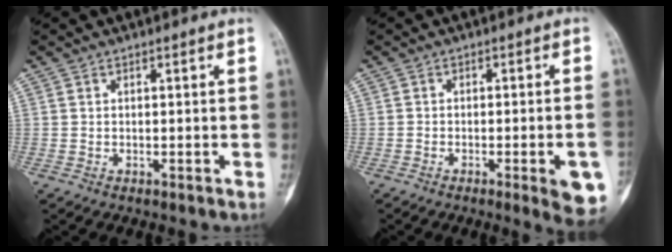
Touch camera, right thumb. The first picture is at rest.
{"total": 8.1, "force": [-3.3, 1.6, 7.2], "torque": [-0.079, 0.005, -0.037]}